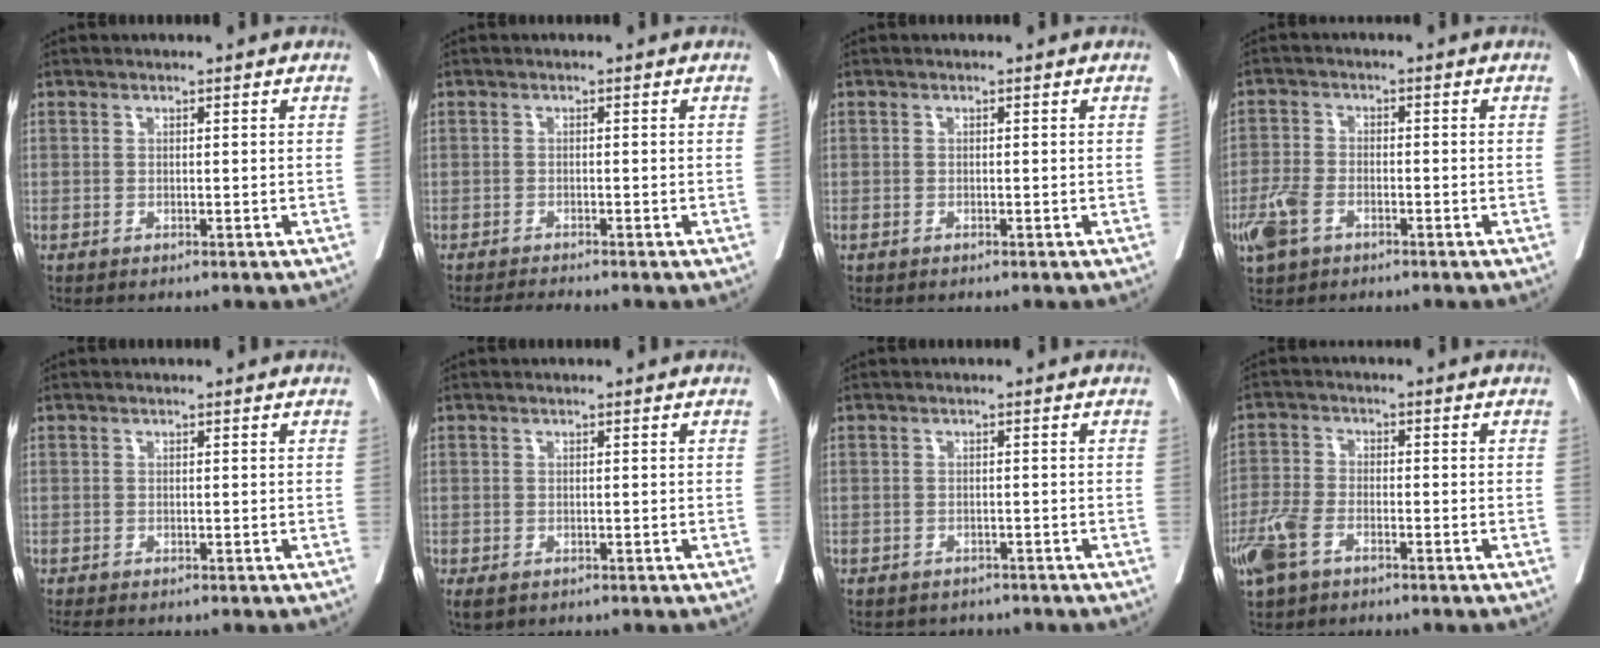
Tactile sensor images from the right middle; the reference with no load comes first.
{"total": 2.3, "force": [-2.1, -0.8, 0.3], "torque": [-0.011, -0.014, -0.038]}
{"total": 0.0}
{"total": 5.2, "force": [-2.9, 3.0, 3.3], "torque": [-0.082, -0.002, -0.055]}
{"total": 1.2, "force": [-1.1, 0.2, 0.5], "torque": [-0.012, -0.005, -0.019]}
{"total": 1.6, "force": [-0.9, 0.9, 1.0], "torque": [-0.019, -0.004, -0.008]}
{"total": 4.8, "force": [-4.3, 2.0, 0.5], "torque": [-0.006, 0.000, -0.052]}
{"total": 6.0, "force": [-3.4, 2.9, 3.9], "torque": [-0.099, -0.005, -0.068]}